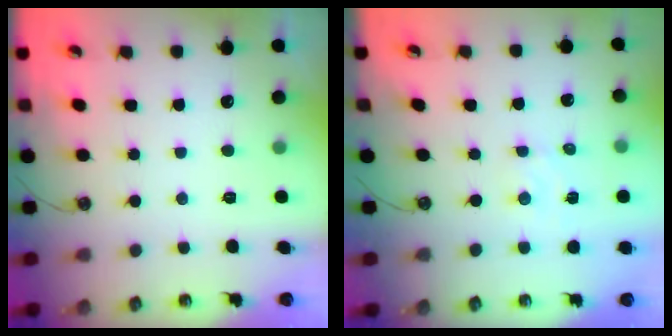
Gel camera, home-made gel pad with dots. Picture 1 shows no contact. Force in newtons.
{"total": 1.7, "press": 1.6, "slide": 0.3}